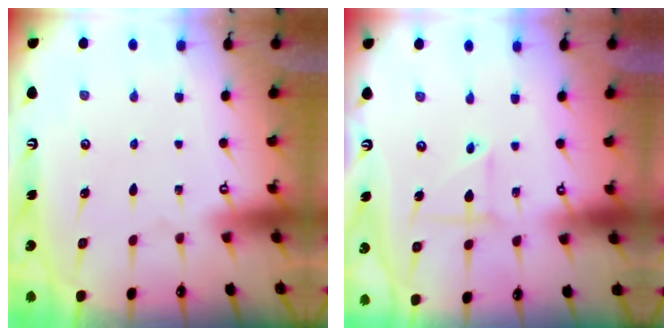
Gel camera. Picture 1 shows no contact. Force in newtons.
{"total": 3.3, "press": 3.2, "slide": 0.4}